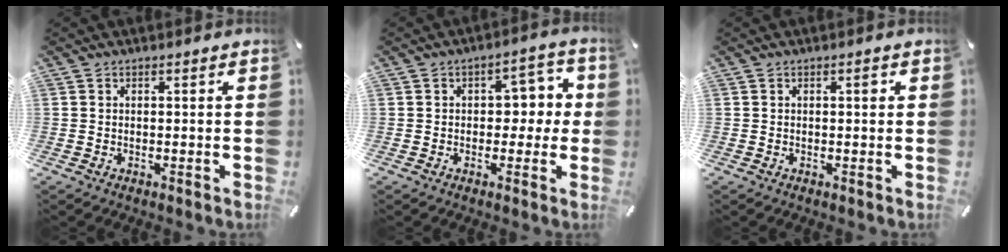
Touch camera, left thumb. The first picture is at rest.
{"total": 7.2, "force": [0.4, 5.1, 5.1], "torque": [-0.054, 0.001, -0.004]}
{"total": 1.1, "force": [0.3, 0.4, 1.0], "torque": [-0.010, 0.002, 0.001]}